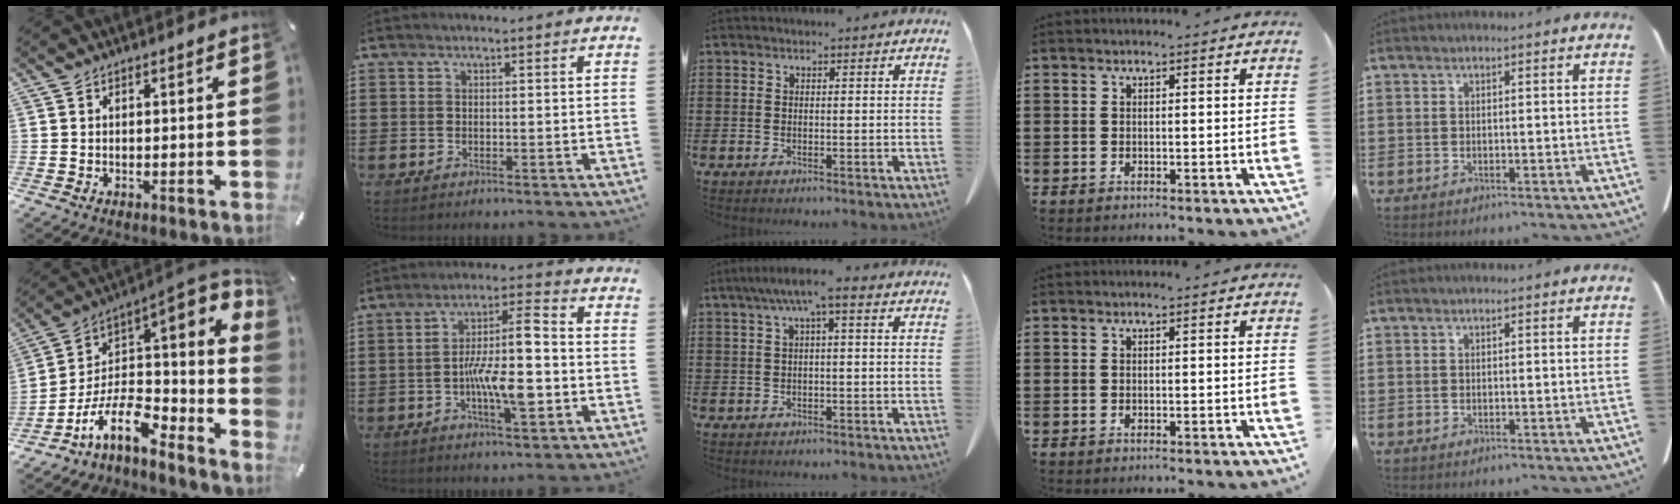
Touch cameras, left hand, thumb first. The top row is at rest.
{"thumb": {"total": 11.3, "force": [-1.6, 6.3, 9.3], "torque": [-0.162, -0.026, -0.029]}, "index": {"total": 11.5, "force": [-2.2, 3.4, 10.7], "torque": [-0.189, 0.008, -0.041]}, "middle": {"total": 4.0, "force": [0.4, 0.5, 4.0], "torque": [-0.075, 0.007, 0.003]}}